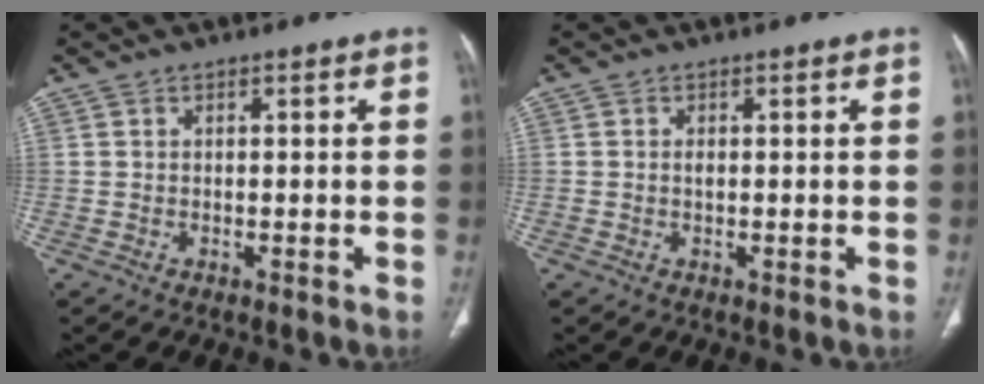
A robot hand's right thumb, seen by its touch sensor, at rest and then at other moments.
{"total": 0.7, "force": [0.0, 0.4, 0.6], "torque": [-0.013, 0.000, 0.000]}